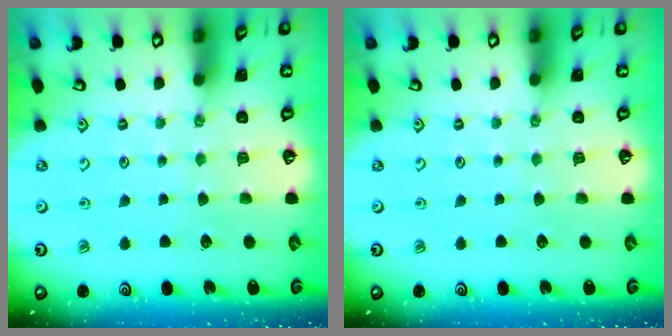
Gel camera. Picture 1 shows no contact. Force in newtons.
{"total": 0.0}